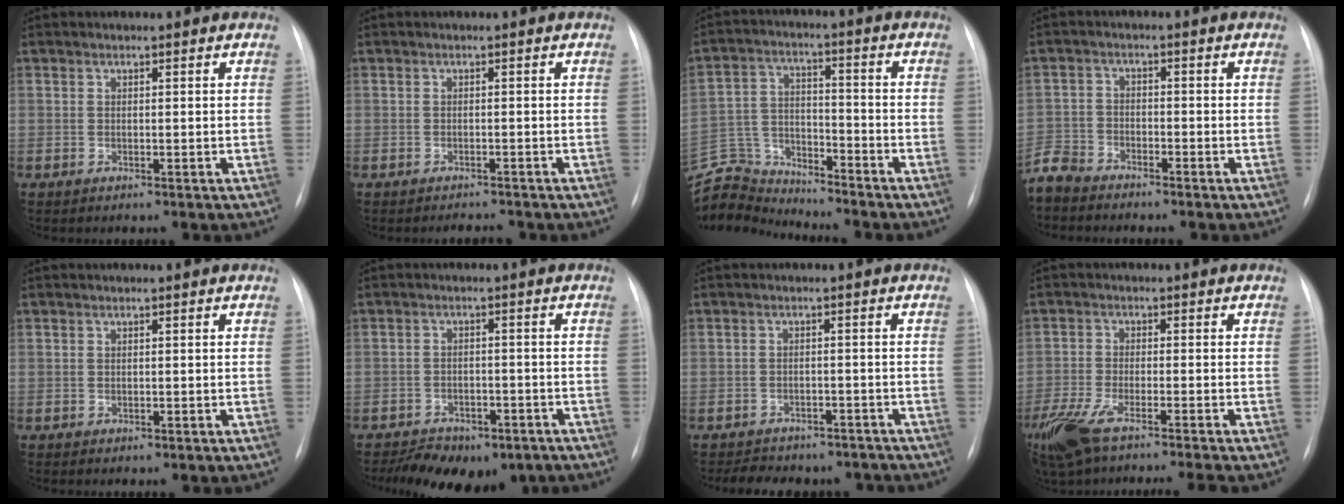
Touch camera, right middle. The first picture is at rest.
{"total": 1.5, "force": [-1.5, 0.2, 0.1], "torque": [-0.001, -0.006, -0.015]}
{"total": 15.2, "force": [-14.8, 3.2, 1.6], "torque": [-0.038, 0.044, -0.250]}
{"total": 5.0, "force": [-4.8, 1.5, 0.2], "torque": [-0.002, -0.012, -0.099]}
{"total": 0.0}
{"total": 11.9, "force": [-8.8, 6.0, 5.4], "torque": [-0.079, 0.005, -0.117]}
{"total": 10.6, "force": [-9.2, 4.6, 2.6], "torque": [-0.043, 0.012, -0.104]}
{"total": 11.9, "force": [-9.2, 1.0, 7.4], "torque": [-0.144, -0.025, -0.159]}